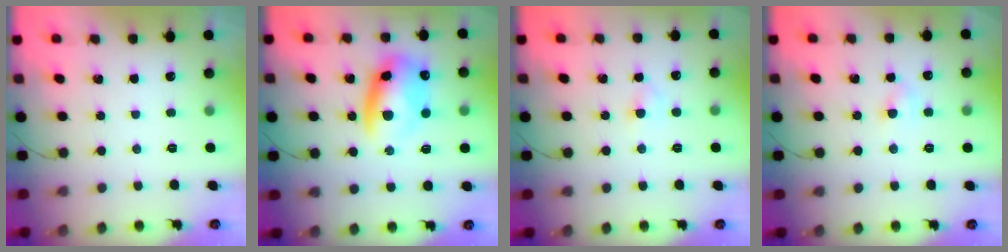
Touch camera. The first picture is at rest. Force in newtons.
{"total": 12.9, "press": 12.5, "slide": 3.2}
{"total": 2.9, "press": 2.7, "slide": 0.9}
{"total": 4.0, "press": 3.8, "slide": 1.1}